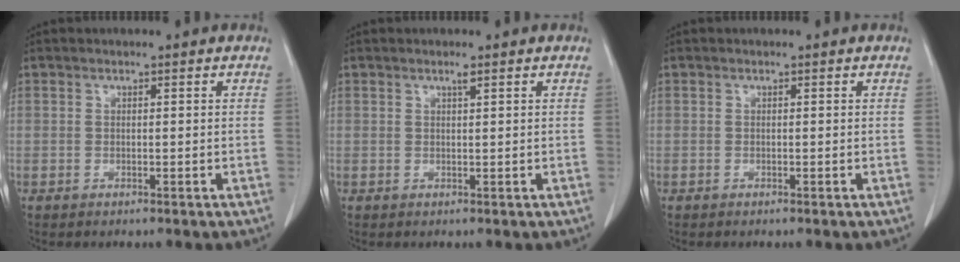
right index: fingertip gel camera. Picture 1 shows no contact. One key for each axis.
{"total": 0.8, "fx": 0.5, "fy": -0.1, "fz": 0.6, "tx": -0.012, "ty": -0.001, "tz": 0.011}
{"total": 0.0}